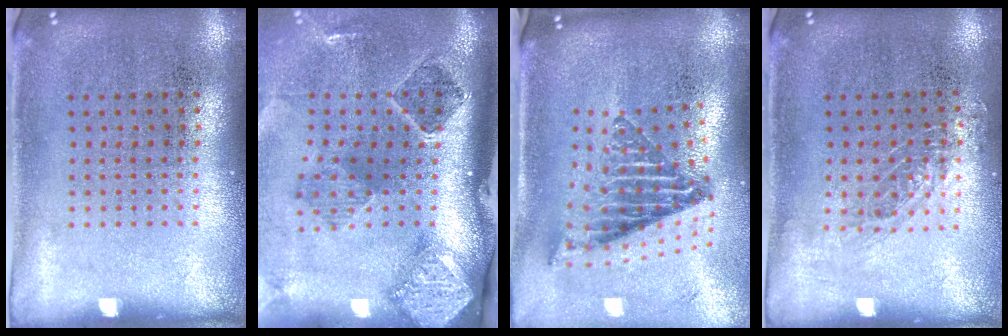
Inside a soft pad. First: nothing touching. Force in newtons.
{"total": 3.0, "press": 1.9, "slide": 2.3}
{"total": 2.2, "press": 1.5, "slide": 1.6}
{"total": 0.9, "press": 0.8, "slide": 0.2}